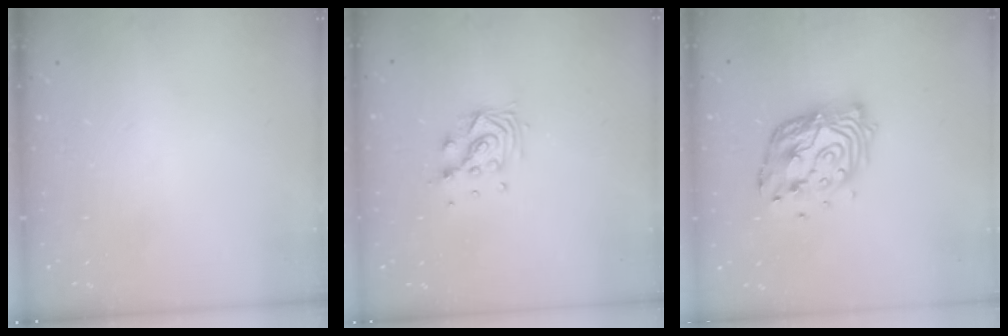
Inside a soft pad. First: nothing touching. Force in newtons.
{"total": 9.3, "press": 9.3, "slide": 0.9}
{"total": 14.3, "press": 14.2, "slide": 1.2}